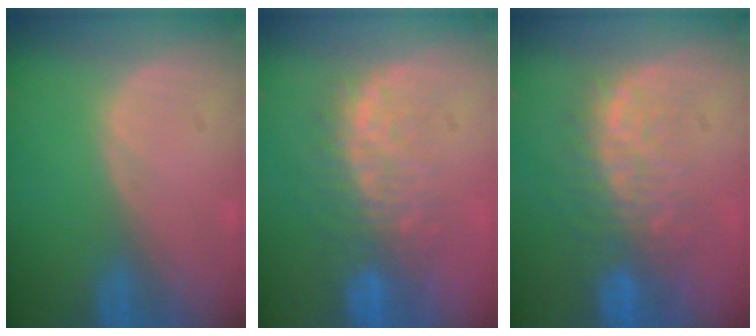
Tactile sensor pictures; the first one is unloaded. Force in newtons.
{"total": 9.1, "press": 8.3, "slide": 3.8}
{"total": 9.1, "press": 8.3, "slide": 3.8}